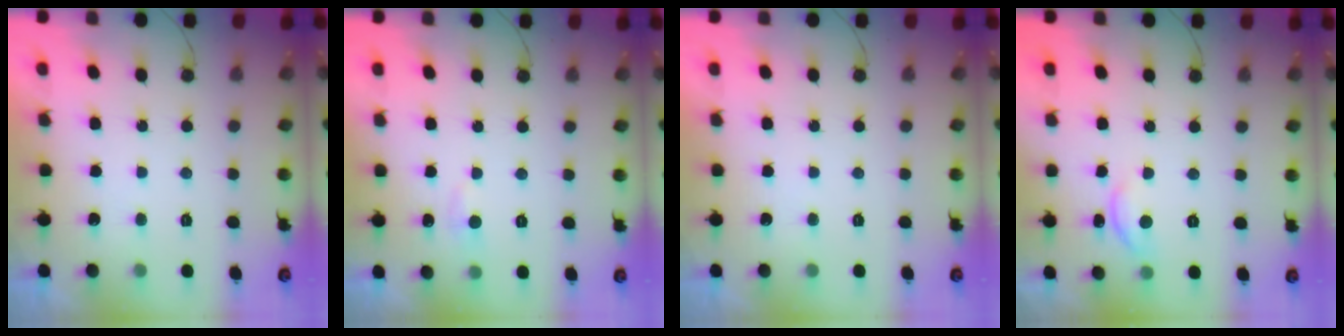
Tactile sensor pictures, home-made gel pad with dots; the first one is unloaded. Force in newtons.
{"total": 4.1, "press": 4.1, "slide": 0.5}
{"total": 0.0}
{"total": 8.6, "press": 8.5, "slide": 0.8}